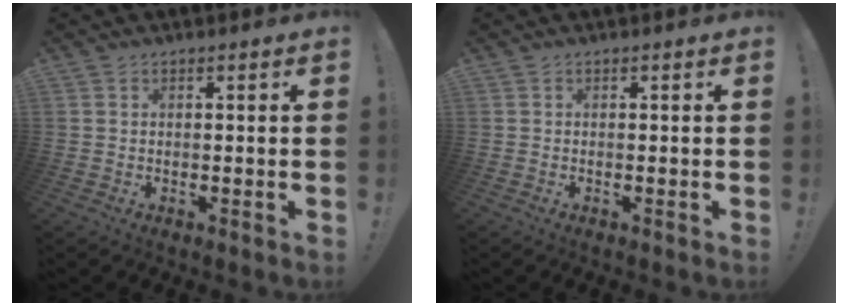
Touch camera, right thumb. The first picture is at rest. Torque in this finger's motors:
{"motor_torque": [-0.04, -0.16, 0.21, -0.12, 0.04]}